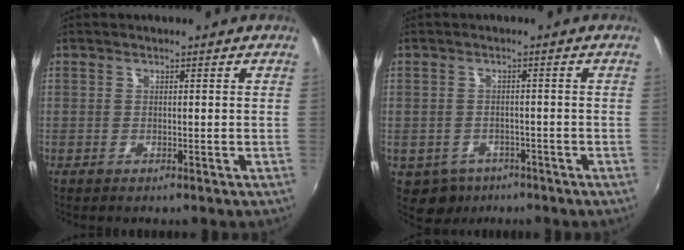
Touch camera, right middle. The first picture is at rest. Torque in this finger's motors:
{"motor_torque": [0.09, -0.26, -0.02, -0.01]}